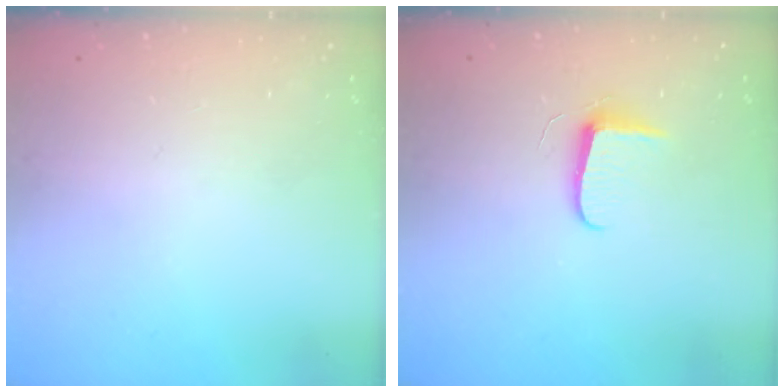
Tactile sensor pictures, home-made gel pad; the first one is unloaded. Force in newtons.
{"total": 6.2, "press": 6.2, "slide": 0.8}